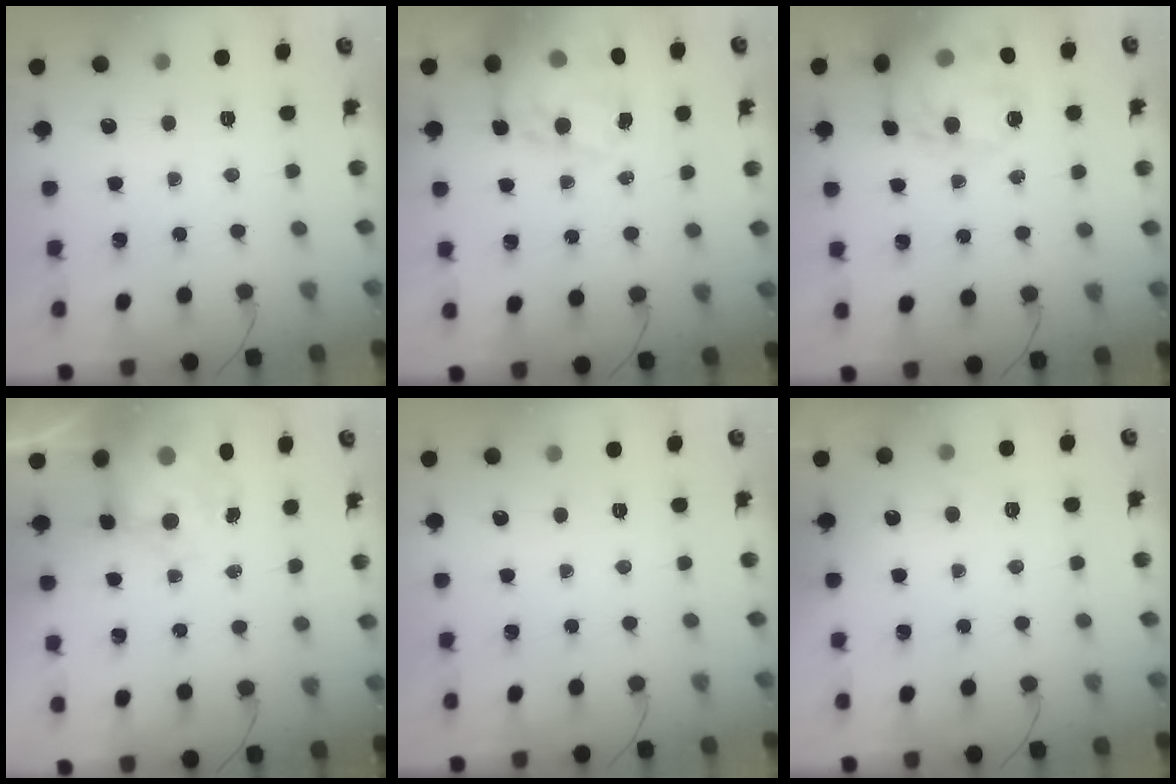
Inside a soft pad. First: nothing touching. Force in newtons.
{"total": 18.5, "press": 17.9, "slide": 4.7}
{"total": 20.0, "press": 19.7, "slide": 3.4}
{"total": 6.4, "press": 6.4, "slide": 0.5}
{"total": 0.0}
{"total": 4.0, "press": 3.8, "slide": 1.1}